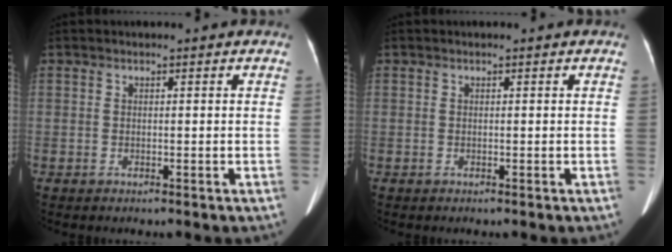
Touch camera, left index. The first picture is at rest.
{"total": 0.0}